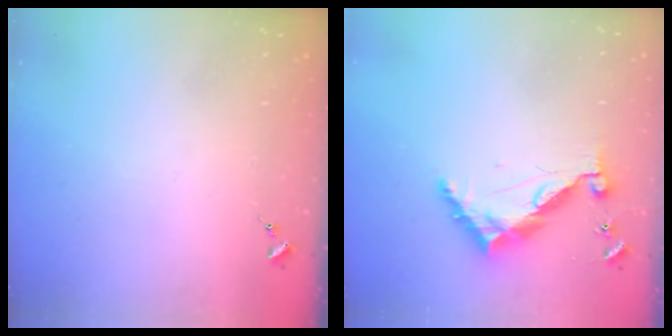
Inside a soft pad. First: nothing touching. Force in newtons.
{"total": 9.6, "press": 9.6, "slide": 0.8}